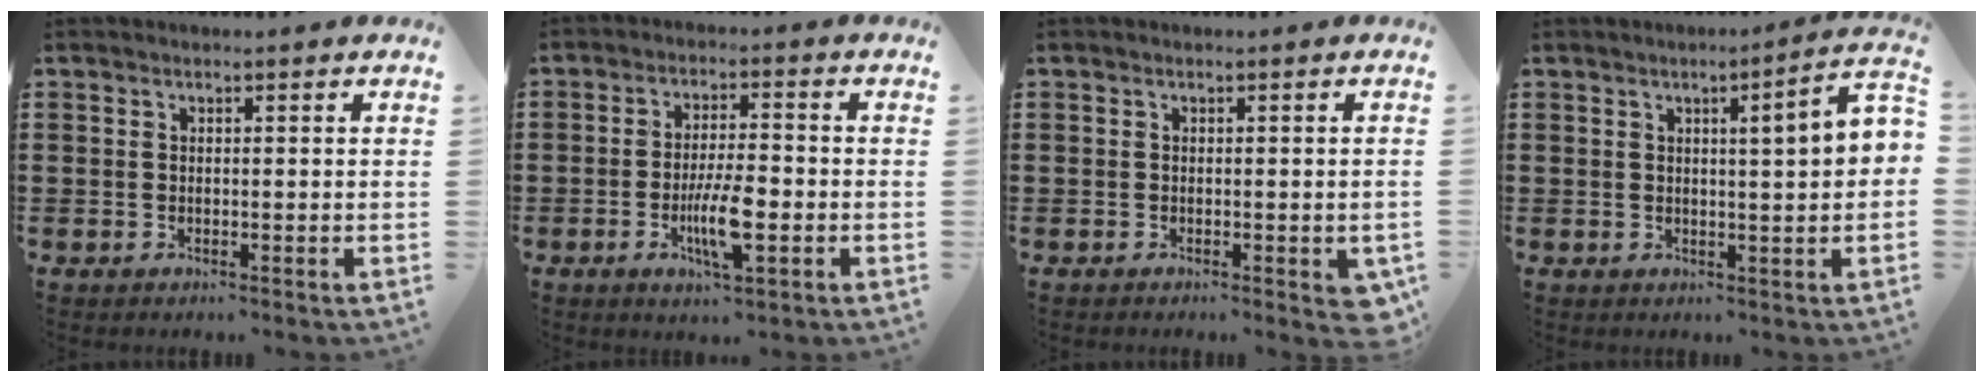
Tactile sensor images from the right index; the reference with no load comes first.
{"total": 7.5, "force": [-2.4, 2.1, 6.8], "torque": [-0.137, -0.011, -0.045]}
{"total": 1.0, "force": [-0.6, 0.7, 0.5], "torque": [-0.009, 0.000, -0.012]}
{"total": 4.2, "force": [0.7, 0.0, 4.1], "torque": [-0.067, -0.009, 0.006]}